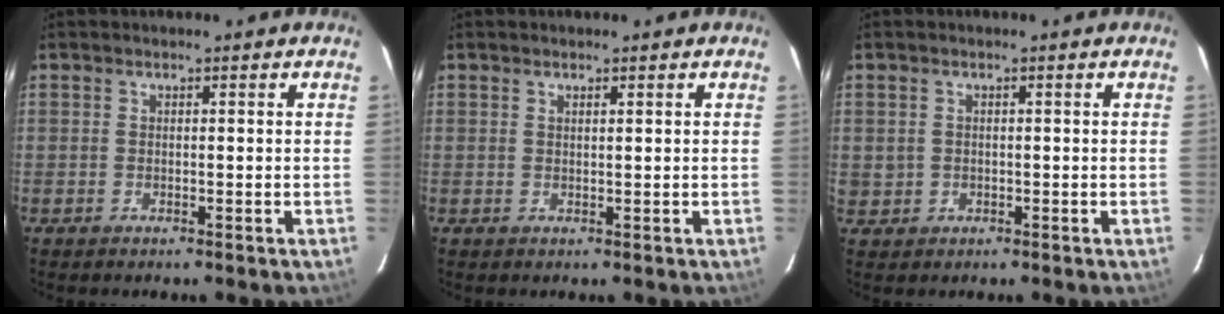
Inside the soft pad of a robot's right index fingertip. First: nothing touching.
{"total": 0.6, "force": [0.5, 0.0, 0.4], "torque": [-0.007, 0.001, 0.009]}
{"total": 2.2, "force": [0.0, 2.2, 0.5], "torque": [-0.008, 0.003, 0.007]}